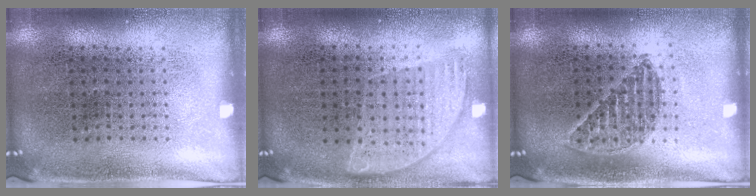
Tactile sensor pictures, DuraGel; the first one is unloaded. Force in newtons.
{"total": 0.9, "press": 0.8, "slide": 0.3}
{"total": 1.2, "press": 1.1, "slide": 0.5}